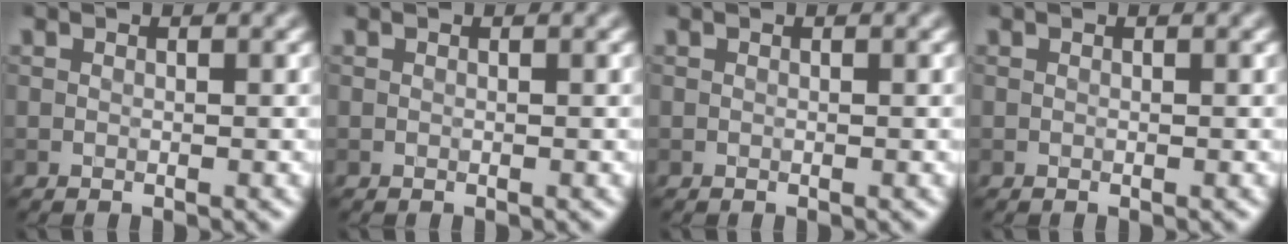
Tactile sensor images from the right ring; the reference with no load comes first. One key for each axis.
{"total": 0.0}
{"total": 0.0}
{"total": 0.0}